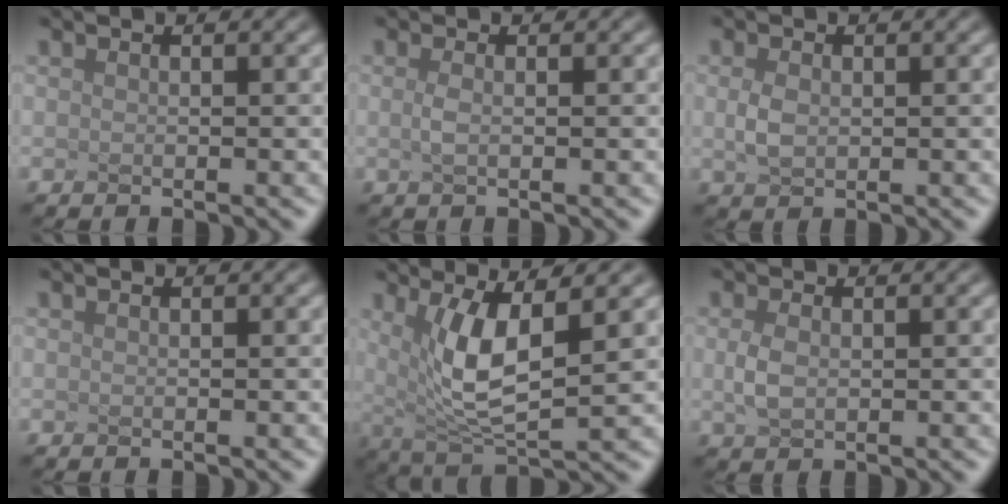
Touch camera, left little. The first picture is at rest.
{"total": 1.2, "force": [-1.0, -0.6, 0.0], "torque": [-0.031, -0.007, 0.011]}
{"total": 1.1, "force": [-1.0, -0.5, -0.1], "torque": [-0.040, -0.008, 0.027]}
{"total": 0.0}
{"total": 4.9, "force": [0.4, 0.8, 4.8], "torque": [-0.135, -0.016, 0.054]}
{"total": 1.1, "force": [-0.9, -0.6, 0.0], "torque": [-0.041, -0.006, 0.027]}